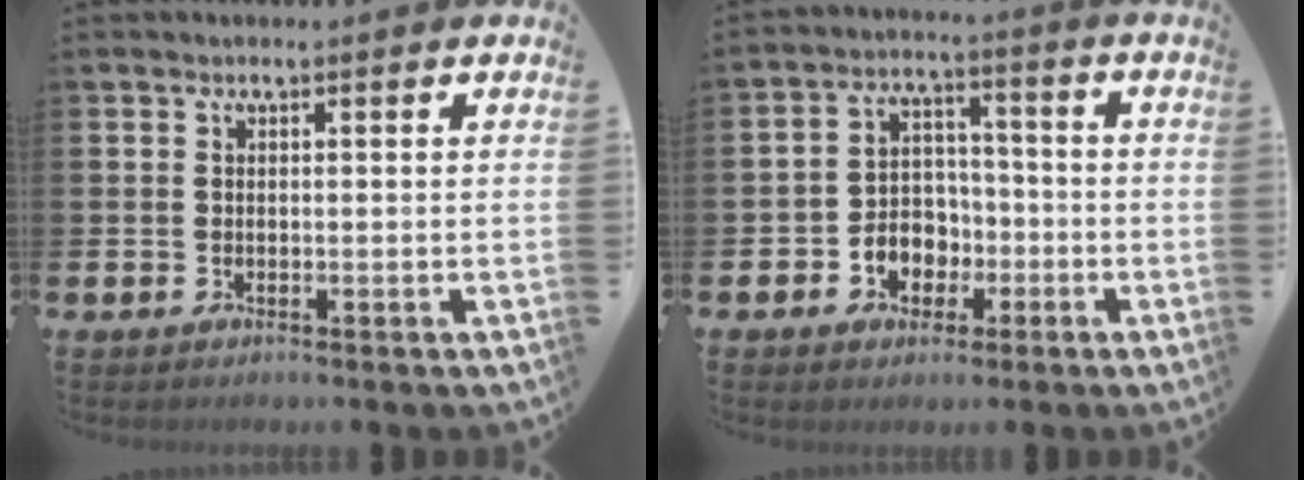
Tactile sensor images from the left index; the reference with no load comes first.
{"total": 4.8, "force": [-1.6, 4.4, 1.3], "torque": [-0.035, 0.005, -0.036]}